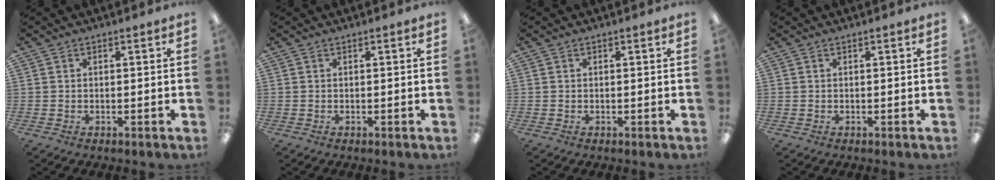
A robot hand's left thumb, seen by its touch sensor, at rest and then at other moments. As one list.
[{"total": 0.0}, {"total": 0.0}, {"total": 0.0}]